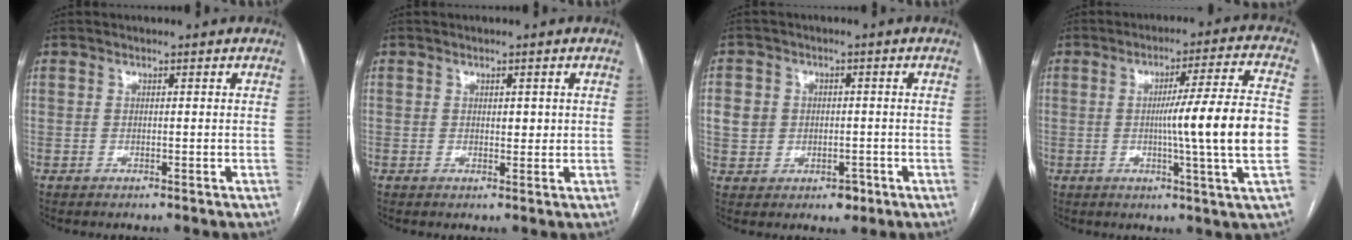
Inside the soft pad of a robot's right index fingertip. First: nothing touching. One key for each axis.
{"total": 1.6, "fx": 0.3, "fy": 0.9, "fz": 1.2, "tx": -0.015, "ty": -0.001, "tz": 0.006}
{"total": 6.3, "fx": -1.0, "fy": 5.6, "fz": 2.8, "tx": -0.038, "ty": 0.014, "tz": -0.001}
{"total": 14.3, "fx": -1.3, "fy": -1.5, "fz": 14.1, "tx": -0.213, "ty": -0.002, "tz": -0.025}